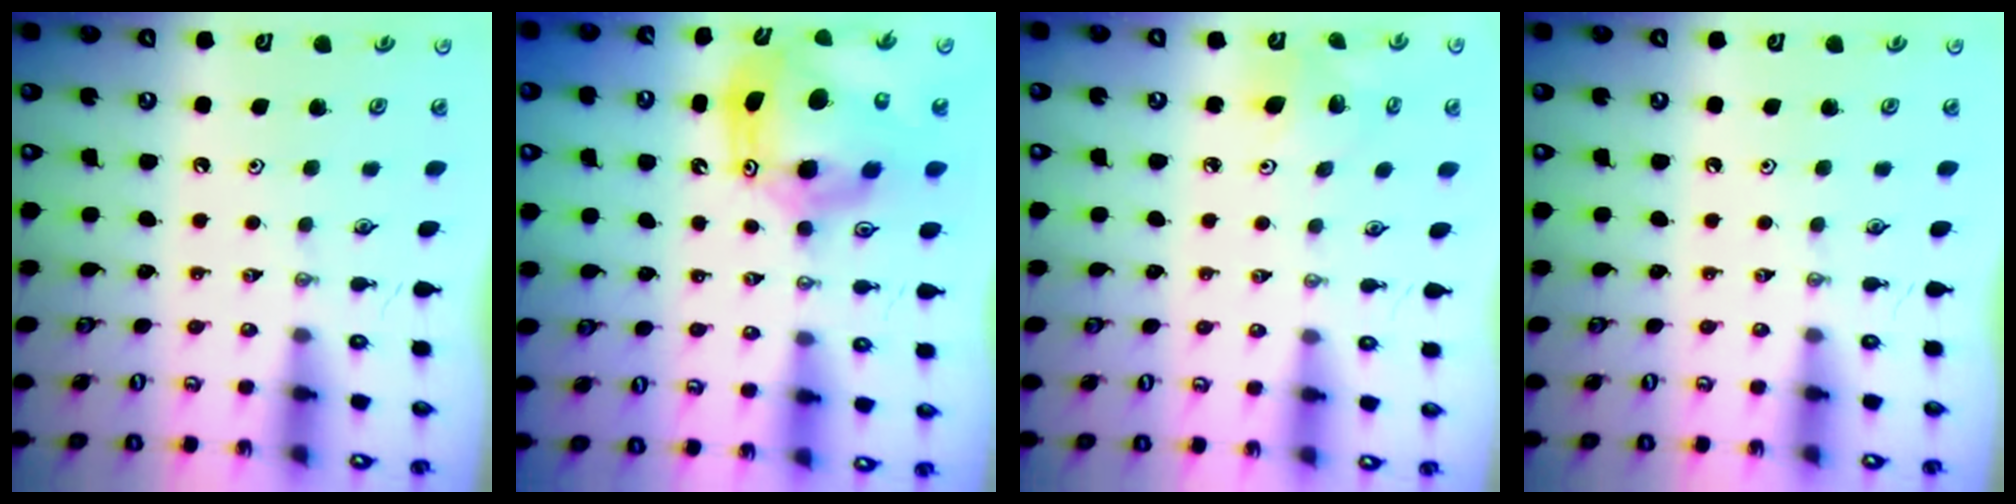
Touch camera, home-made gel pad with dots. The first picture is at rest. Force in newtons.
{"total": 15.3, "press": 15.2, "slide": 1.5}
{"total": 6.5, "press": 6.3, "slide": 1.5}
{"total": 0.0}